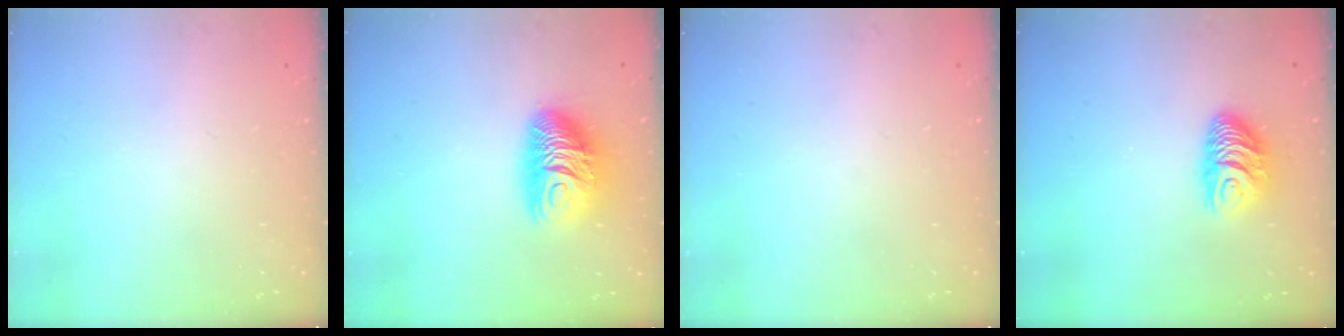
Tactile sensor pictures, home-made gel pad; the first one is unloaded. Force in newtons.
{"total": 12.0, "press": 12.0, "slide": 0.8}
{"total": 0.0}
{"total": 9.5, "press": 9.4, "slide": 0.9}